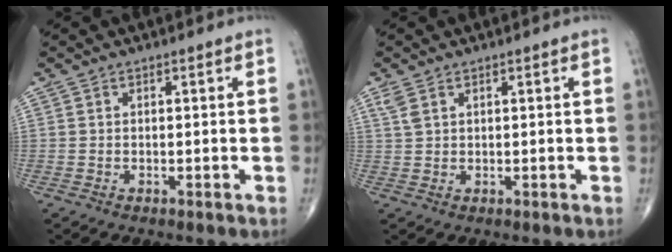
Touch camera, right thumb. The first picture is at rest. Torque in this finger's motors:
{"motor_torque": [-0.28, 0.71, 0.24, 0.17, 0.00]}